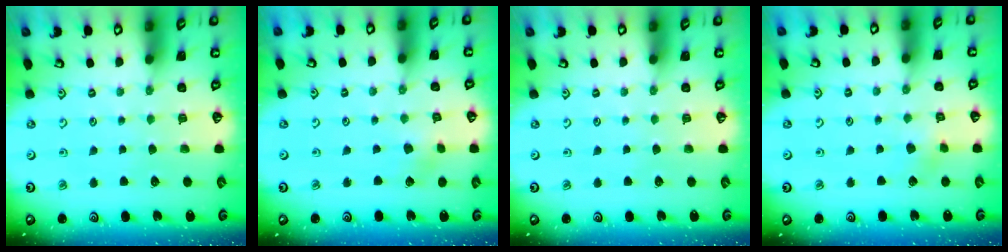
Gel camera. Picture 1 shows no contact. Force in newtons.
{"total": 2.7, "press": 2.6, "slide": 0.5}
{"total": 0.0}
{"total": 4.8, "press": 4.6, "slide": 1.1}